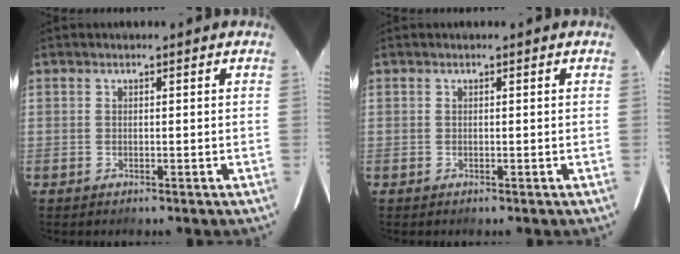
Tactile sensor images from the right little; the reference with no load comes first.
{"total": 0.0}